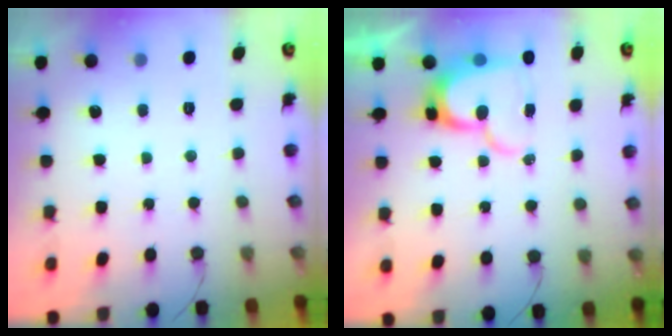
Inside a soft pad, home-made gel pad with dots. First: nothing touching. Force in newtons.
{"total": 14.0, "press": 13.9, "slide": 1.5}